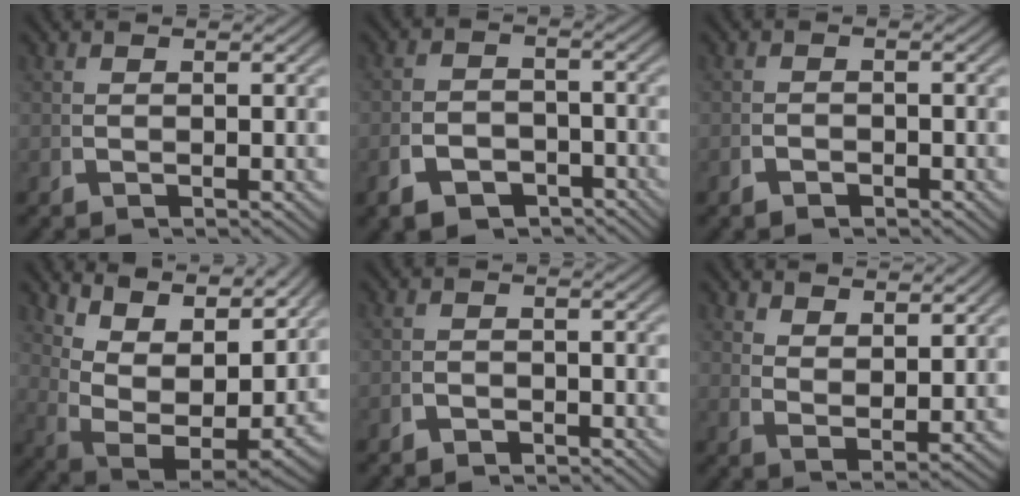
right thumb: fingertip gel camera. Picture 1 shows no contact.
{"total": 5.6, "force": [-3.7, 3.8, 1.9], "torque": [-0.022, -0.025, -0.052]}
{"total": 1.0, "force": [-1.0, 0.1, 0.0], "torque": [0.006, -0.002, -0.018]}
{"total": 12.5, "force": [2.0, 7.9, 9.5], "torque": [-0.198, -0.050, 0.053]}
{"total": 1.4, "force": [-1.4, 0.1, -0.1], "torque": [0.009, -0.004, -0.024]}
{"total": 3.3, "force": [2.7, 0.7, 1.8], "torque": [-0.026, -0.004, 0.058]}